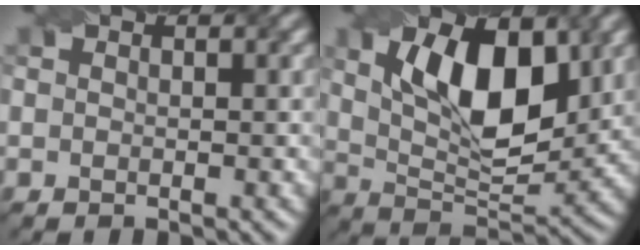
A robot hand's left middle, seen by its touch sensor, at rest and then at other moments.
{"total": 9.4, "force": [2.9, 4.3, 7.8], "torque": [-0.130, 0.000, 0.048]}